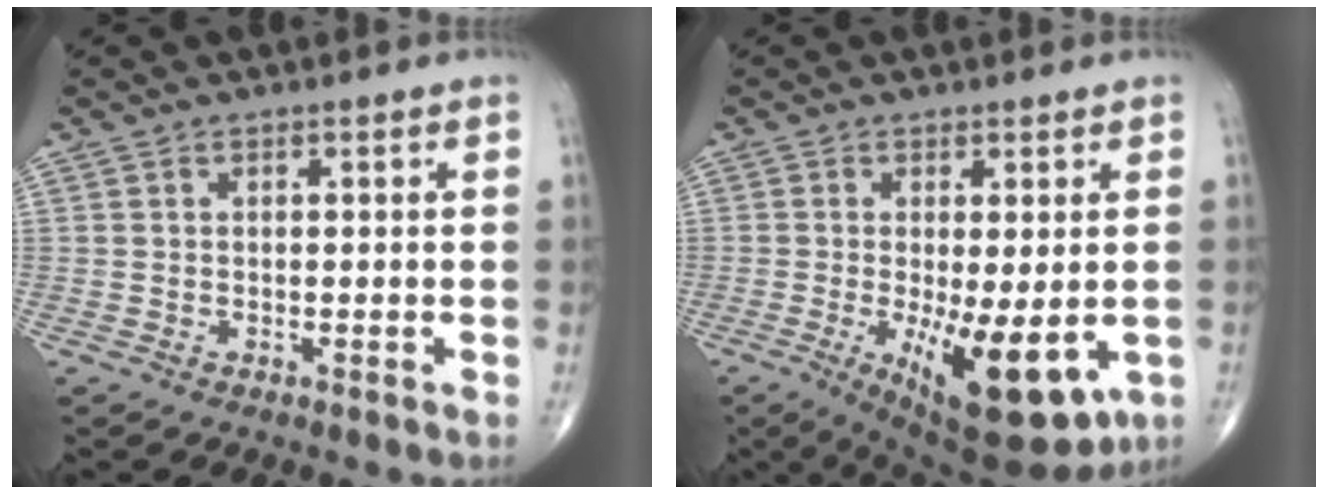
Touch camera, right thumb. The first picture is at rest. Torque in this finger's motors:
{"motor_torque": [1.25, 2.25, 0.80, 0.27, 0.40]}